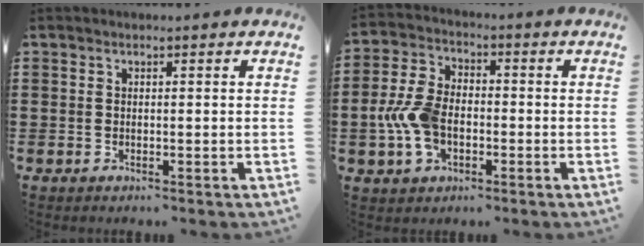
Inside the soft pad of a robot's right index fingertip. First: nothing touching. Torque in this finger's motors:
{"motor_torque": [1.39, -0.75, 0.82, 0.21]}